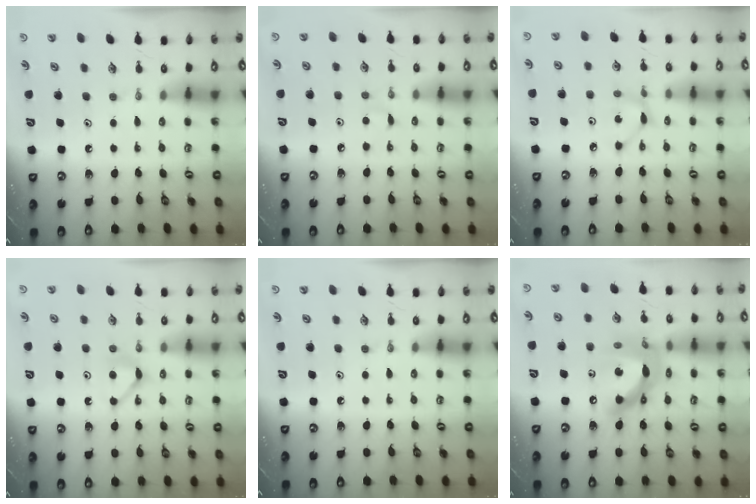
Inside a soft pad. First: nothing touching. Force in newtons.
{"total": 2.1, "press": 2.1, "slide": 0.3}
{"total": 3.1, "press": 3.1, "slide": 0.2}
{"total": 4.2, "press": 4.2, "slide": 0.5}
{"total": 0.0}
{"total": 15.0, "press": 14.9, "slide": 1.2}